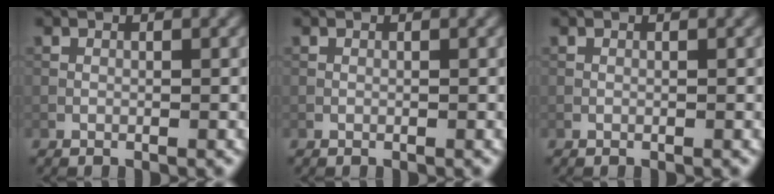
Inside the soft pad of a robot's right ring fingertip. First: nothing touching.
{"total": 0.0}
{"total": 0.0}